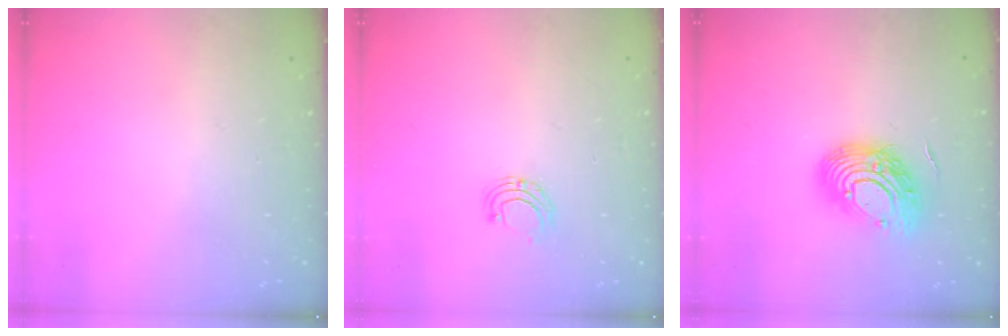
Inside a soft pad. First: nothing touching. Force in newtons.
{"total": 5.9, "press": 5.9, "slide": 0.6}
{"total": 14.8, "press": 14.7, "slide": 1.5}